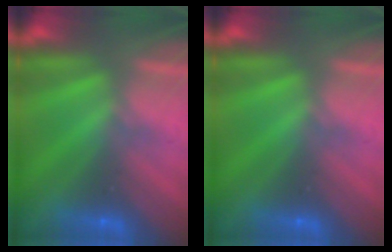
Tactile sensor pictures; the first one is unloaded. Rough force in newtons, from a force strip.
{"total": 0.0}